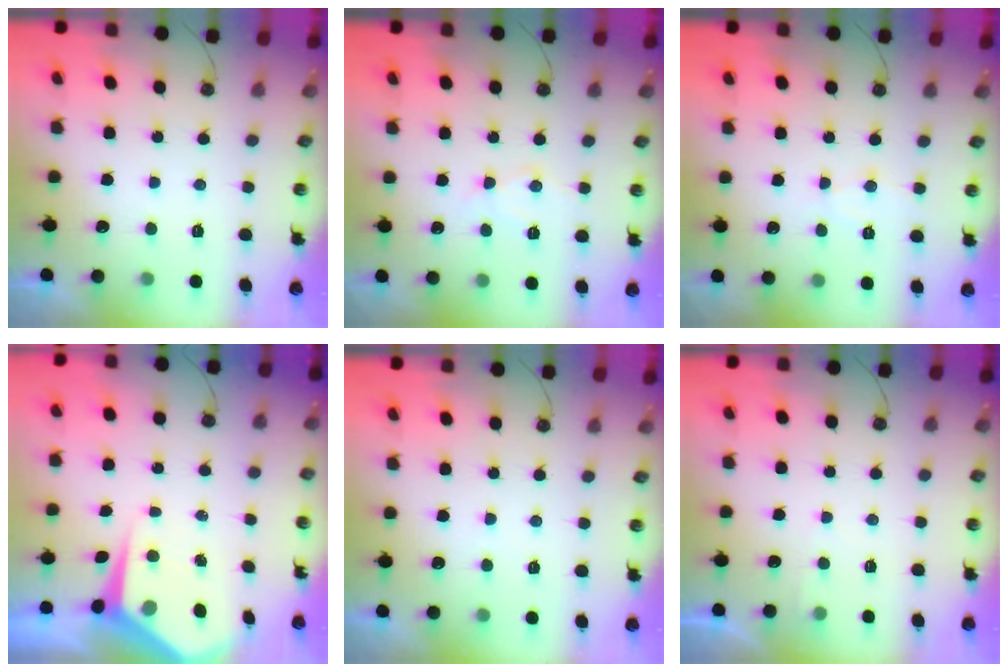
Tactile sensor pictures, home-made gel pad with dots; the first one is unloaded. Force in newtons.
{"total": 8.7, "press": 8.6, "slide": 0.8}
{"total": 5.3, "press": 5.3, "slide": 0.6}
{"total": 6.2, "press": 6.2, "slide": 0.5}
{"total": 4.4, "press": 4.4, "slide": 0.6}
{"total": 2.8, "press": 2.7, "slide": 0.4}